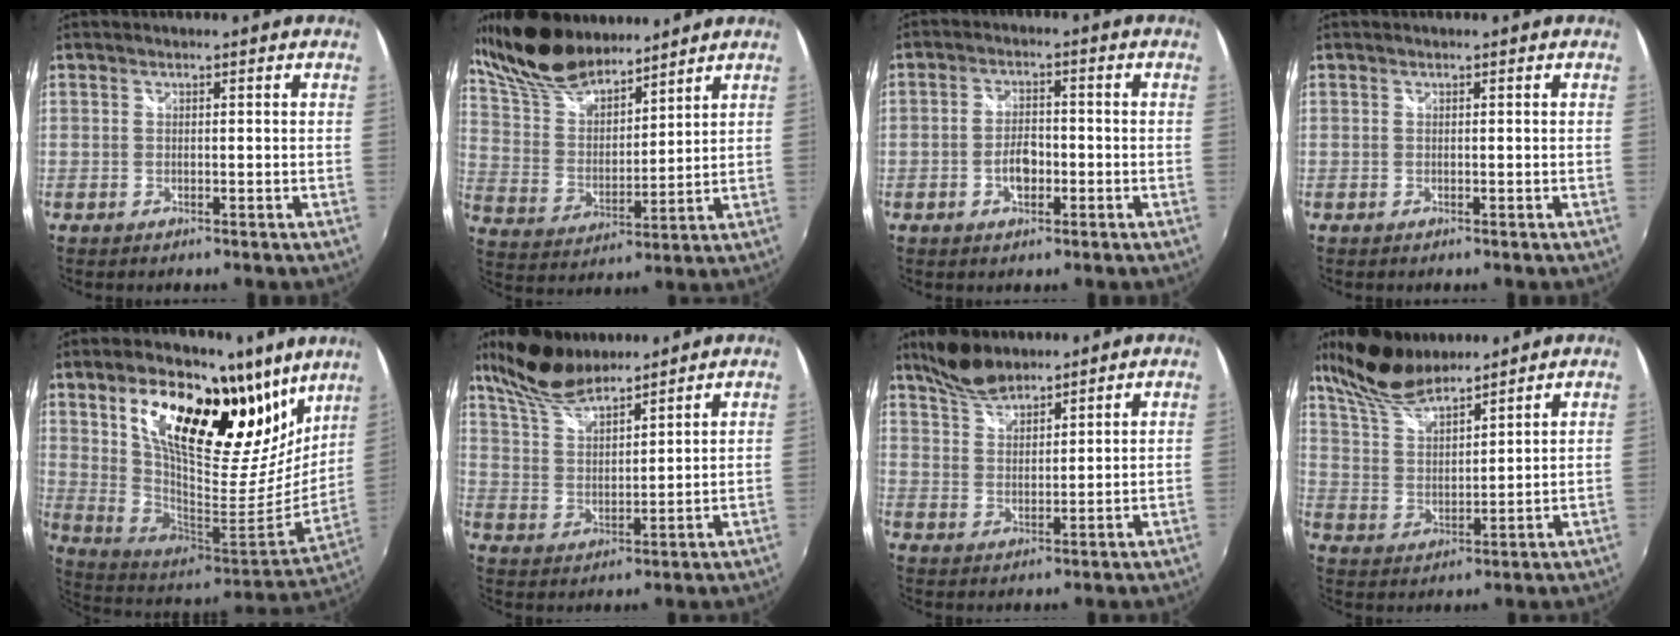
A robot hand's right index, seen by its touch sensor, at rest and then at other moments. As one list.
[{"total": 18.1, "force": [14.5, 6.9, 8.2], "torque": [-0.171, 0.032, 0.282]}, {"total": 4.5, "force": [-1.6, 2.5, 3.3], "torque": [-0.065, 0.004, -0.027]}, {"total": 0.0}, {"total": 28.2, "force": [15.6, 12.6, 19.9], "torque": [-0.339, 0.013, 0.272]}, {"total": 11.2, "force": [9.4, 3.0, 5.3], "torque": [-0.109, 0.019, 0.185]}, {"total": 7.5, "force": [6.4, 2.5, 3.0], "torque": [-0.058, 0.012, 0.121]}, {"total": 11.9, "force": [10.1, 2.9, 5.7], "torque": [-0.116, 0.017, 0.200]}]